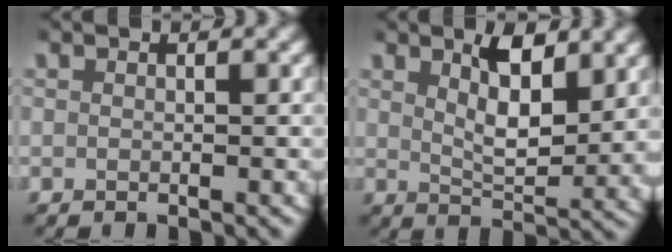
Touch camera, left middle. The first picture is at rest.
{"total": 4.7, "force": [2.5, 1.5, 3.7], "torque": [-0.061, -0.015, 0.047]}